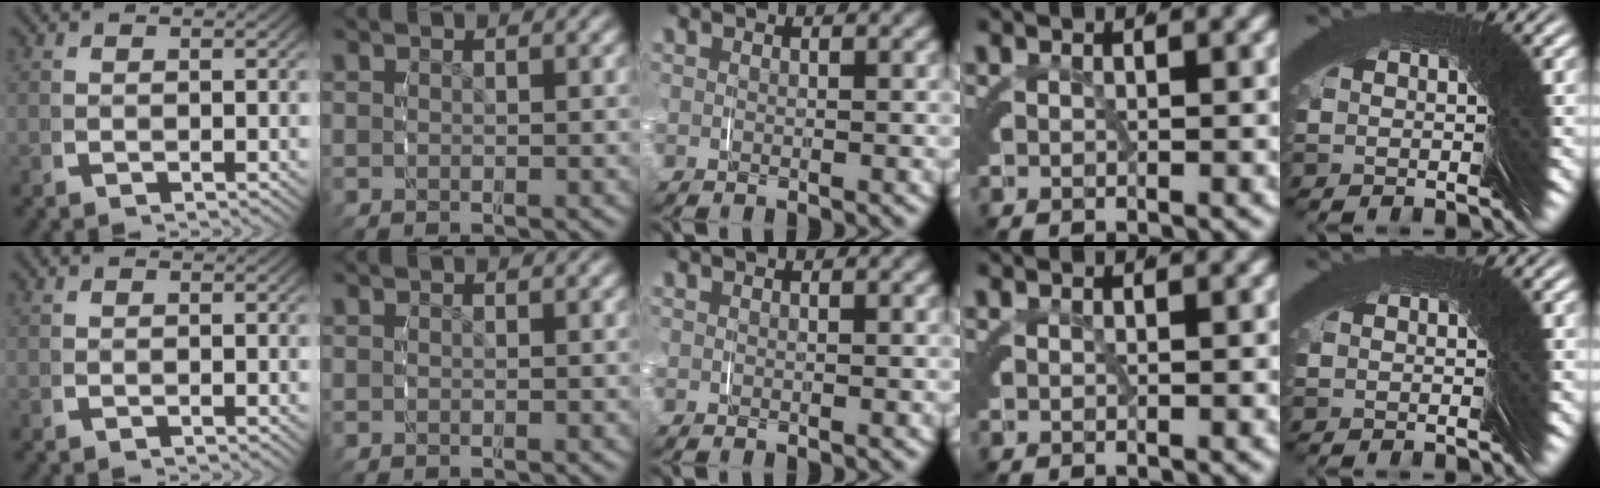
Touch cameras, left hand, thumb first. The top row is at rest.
{}